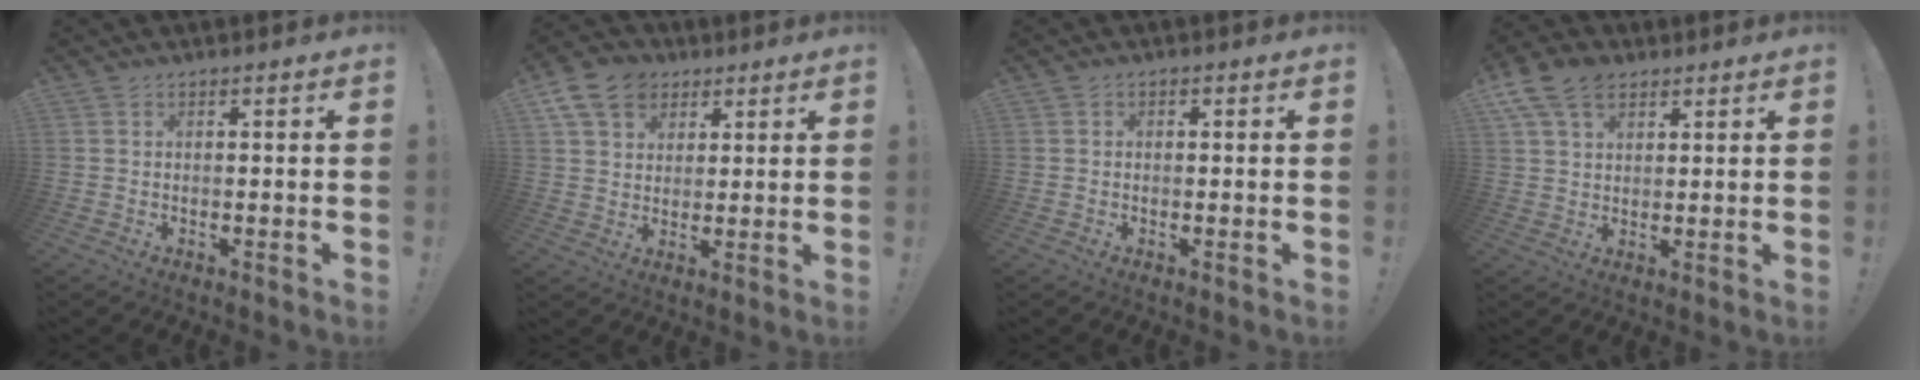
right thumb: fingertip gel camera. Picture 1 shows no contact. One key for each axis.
{"total": 11.7, "fx": 5.8, "fy": 9.0, "fz": 4.8, "tx": -0.076, "ty": -0.024, "tz": 0.116}
{"total": 0.7, "fx": -0.2, "fy": 0.6, "fz": 0.3, "tx": 0.004, "ty": -0.001, "tz": -0.005}
{"total": 10.6, "fx": 5.7, "fy": 7.0, "fz": 5.6, "tx": -0.096, "ty": -0.012, "tz": 0.114}